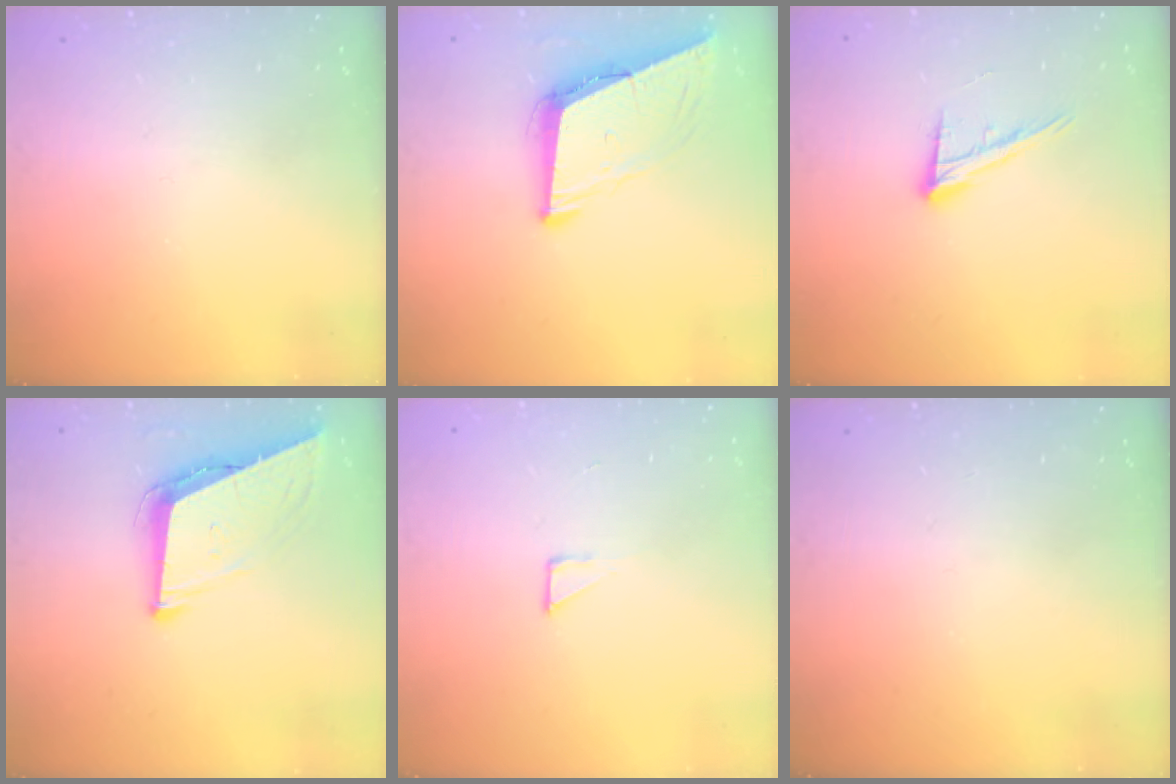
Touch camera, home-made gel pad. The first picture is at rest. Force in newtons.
{"total": 8.6, "press": 7.7, "slide": 3.8}
{"total": 12.3, "press": 12.0, "slide": 2.5}
{"total": 9.3, "press": 8.9, "slide": 2.7}
{"total": 3.6, "press": 3.6, "slide": 0.4}
{"total": 0.0}